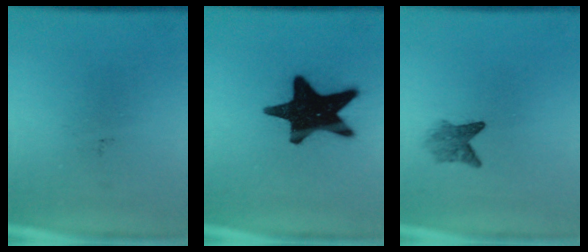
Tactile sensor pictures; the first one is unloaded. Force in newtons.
{"total": 19.5}
{"total": 2.6}